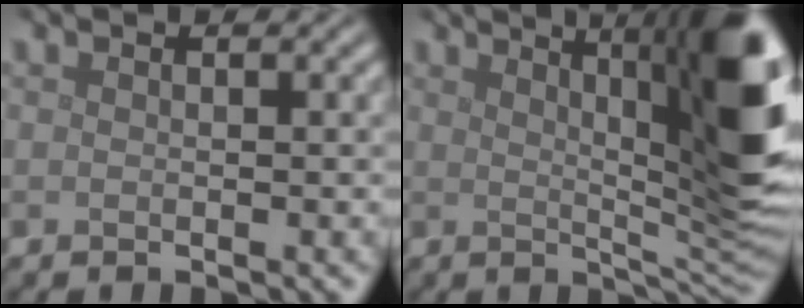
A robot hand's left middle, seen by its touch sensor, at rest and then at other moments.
{"total": 13.6, "force": [4.1, 3.7, 12.5], "torque": [-0.134, 0.013, 0.055]}